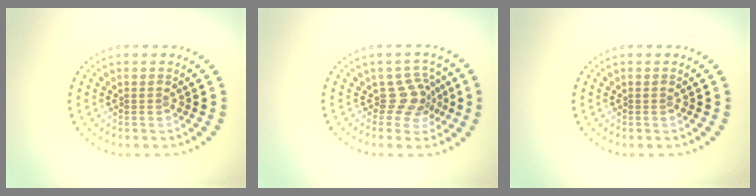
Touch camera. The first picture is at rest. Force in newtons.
{"total": 2.6, "press": 1.9, "slide": 1.8}
{"total": 0.0}